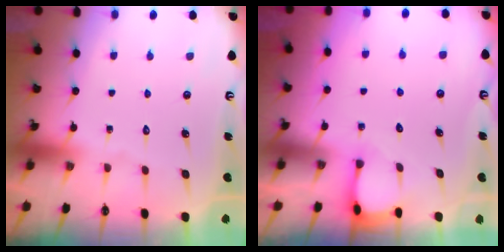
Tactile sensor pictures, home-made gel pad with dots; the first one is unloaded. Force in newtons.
{"total": 1.8, "press": 1.8, "slide": 0.1}